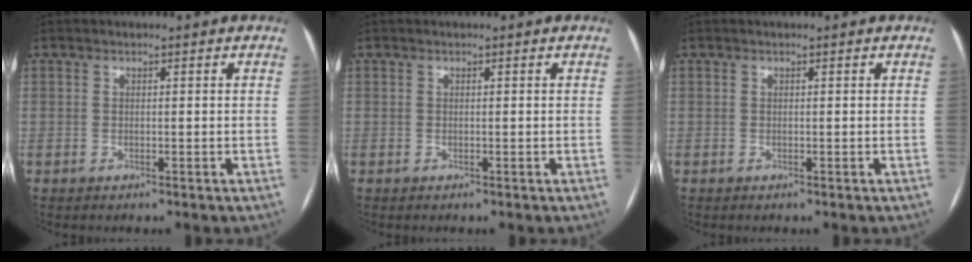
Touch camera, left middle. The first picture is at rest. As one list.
[{"total": 0.0}, {"total": 0.0}]